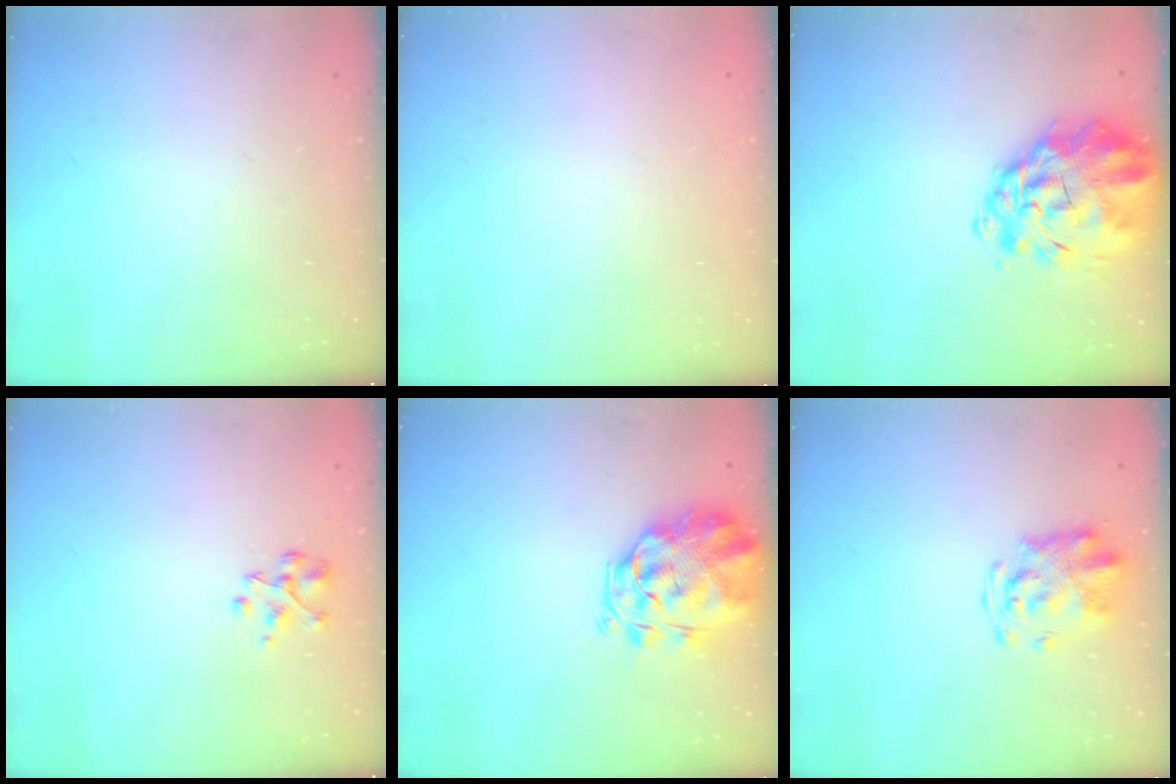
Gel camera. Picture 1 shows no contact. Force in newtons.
{"total": 1.8, "press": 1.8, "slide": 0.2}
{"total": 10.6, "press": 9.9, "slide": 3.9}
{"total": 2.8, "press": 2.8, "slide": 0.2}
{"total": 3.4, "press": 3.0, "slide": 1.6}
{"total": 4.9, "press": 4.9, "slide": 0.4}